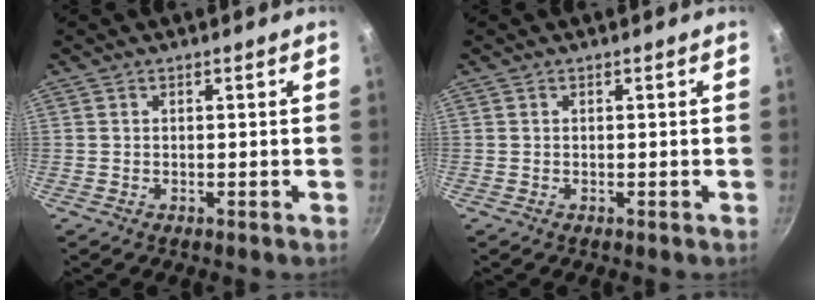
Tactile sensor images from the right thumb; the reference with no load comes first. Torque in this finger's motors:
{"motor_torque": [-0.04, 0.04, -0.19, 0.10, 0.00]}